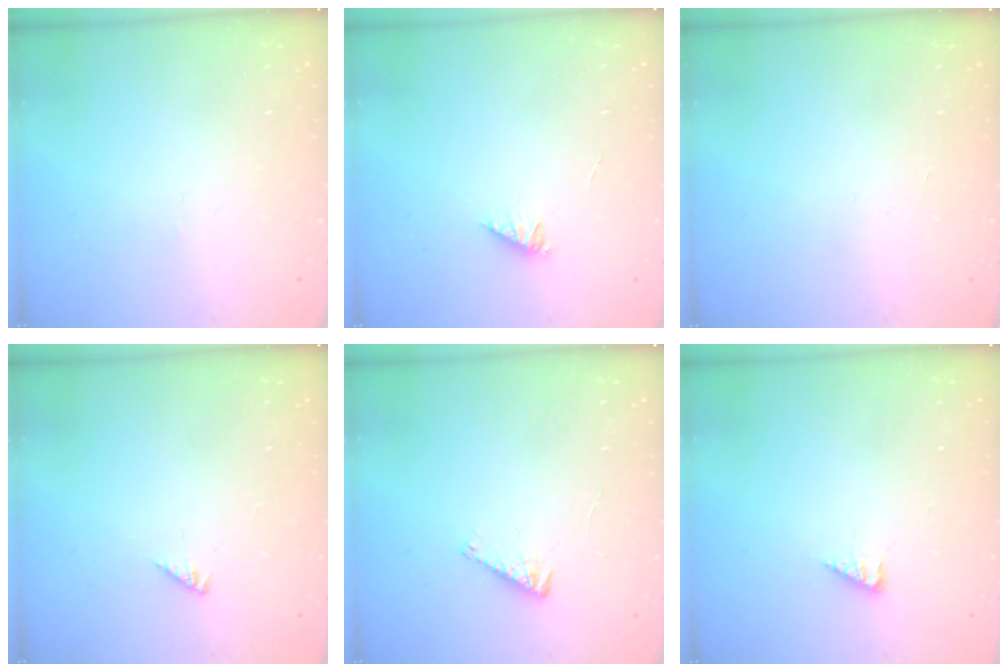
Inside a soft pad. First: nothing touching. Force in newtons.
{"total": 2.1, "press": 2.0, "slide": 0.4}
{"total": 0.0}
{"total": 0.7, "press": 0.7, "slide": 0.3}
{"total": 4.4, "press": 4.4, "slide": 0.5}
{"total": 2.7, "press": 2.7, "slide": 0.4}